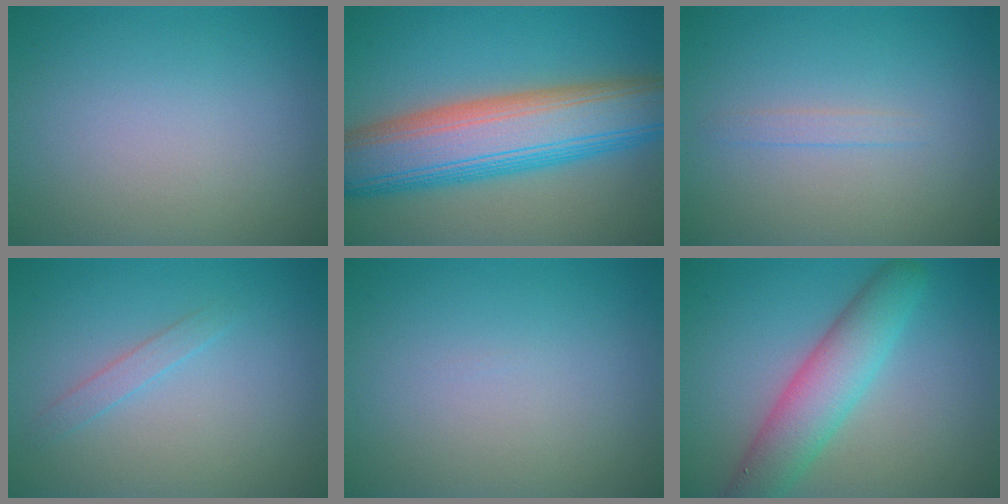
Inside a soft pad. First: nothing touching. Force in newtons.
{"total": 11.4, "press": 11.3, "slide": 0.6}
{"total": 0.8, "press": 0.8, "slide": 0.2}
{"total": 1.2, "press": 1.2, "slide": 0.1}
{"total": 0.0}
{"total": 5.5, "press": 5.5, "slide": 0.4}